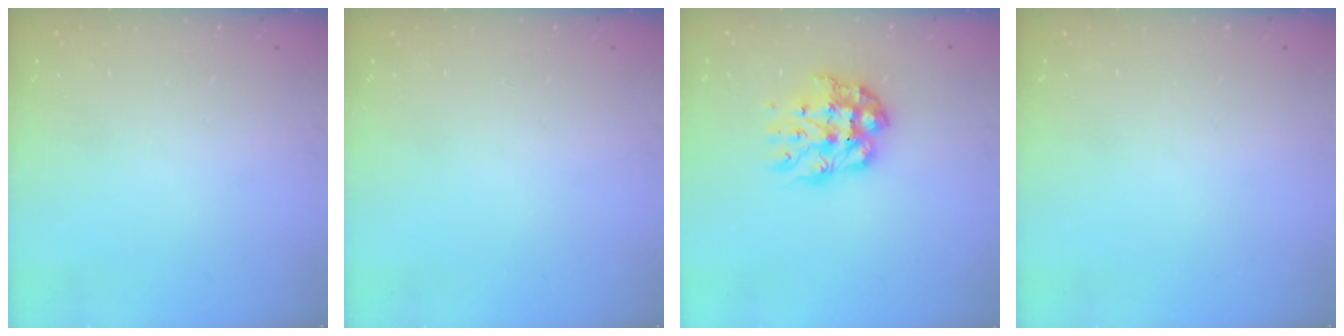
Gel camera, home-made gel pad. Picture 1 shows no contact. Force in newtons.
{"total": 0.0}
{"total": 10.5, "press": 10.5, "slide": 0.8}
{"total": 0.0}